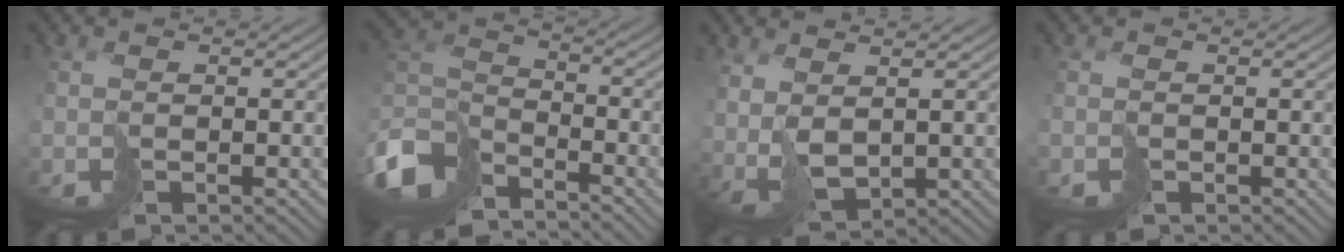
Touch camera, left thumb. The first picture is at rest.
{"total": 8.3, "force": [-5.7, 4.5, 4.0], "torque": [-0.109, -0.015, -0.122]}
{"total": 3.1, "force": [2.1, 1.5, 1.8], "torque": [-0.043, -0.001, 0.050]}
{"total": 0.6, "force": [-0.3, 0.3, -0.5], "torque": [0.007, -0.003, -0.004]}